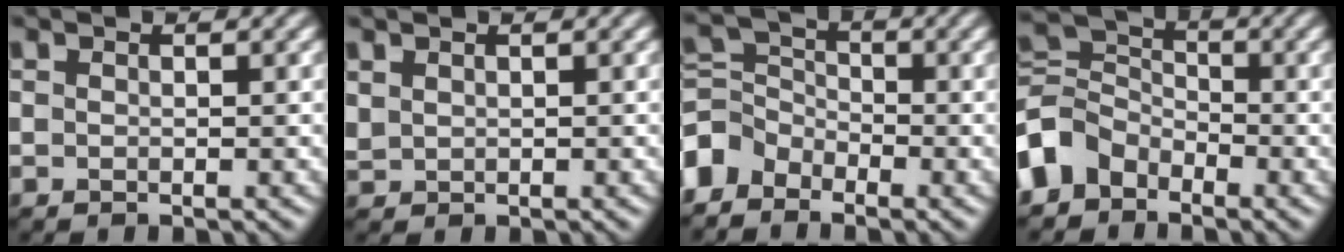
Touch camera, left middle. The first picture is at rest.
{"total": 0.8, "force": [0.5, 0.6, 0.2], "torque": [-0.009, -0.001, 0.015]}
{"total": 3.9, "force": [-3.0, 2.3, 1.0], "torque": [-0.023, 0.008, -0.078]}
{"total": 4.5, "force": [-2.9, 3.2, 1.4], "torque": [-0.026, 0.010, -0.078]}